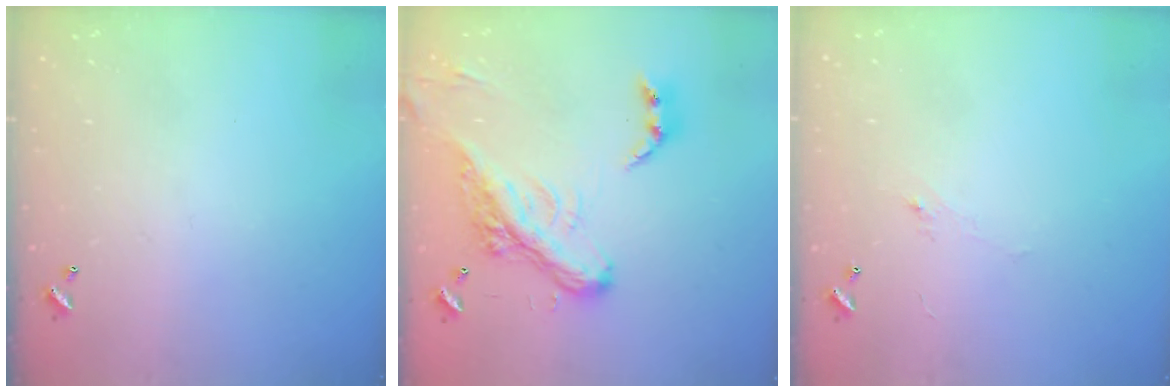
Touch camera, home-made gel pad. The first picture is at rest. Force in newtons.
{"total": 10.0, "press": 9.8, "slide": 2.0}
{"total": 1.2, "press": 0.8, "slide": 0.8}